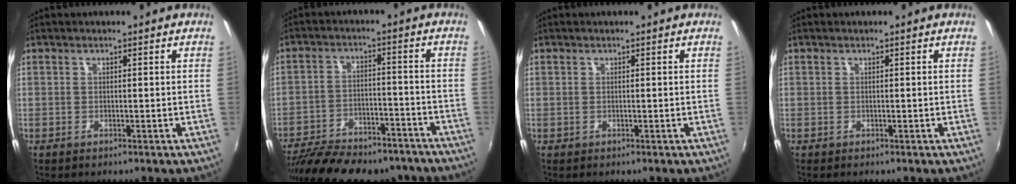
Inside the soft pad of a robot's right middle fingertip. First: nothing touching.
{"total": 21.7, "force": [-18.2, 7.4, 9.2], "torque": [-0.185, -0.010, -0.252]}
{"total": 0.0}
{"total": 0.0}